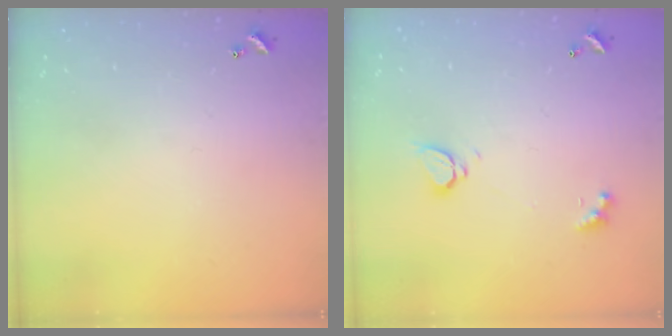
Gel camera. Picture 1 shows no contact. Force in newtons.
{"total": 2.2, "press": 2.2, "slide": 0.3}